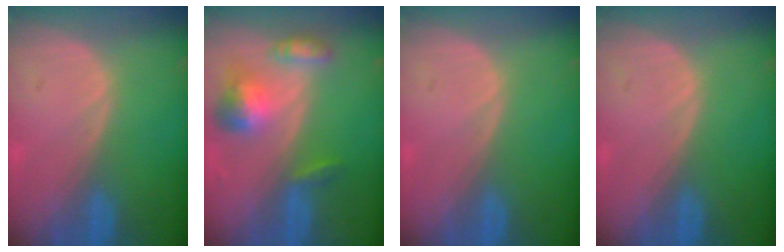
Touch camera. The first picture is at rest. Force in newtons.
{"total": 6.7, "press": 6.3, "slide": 2.5}
{"total": 0.0}
{"total": 0.0}